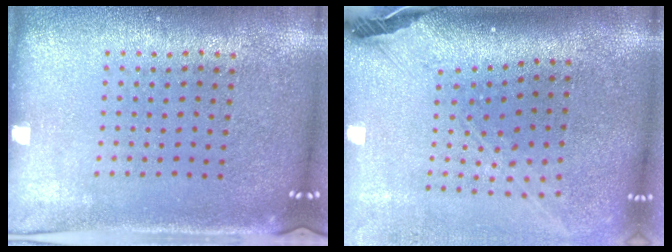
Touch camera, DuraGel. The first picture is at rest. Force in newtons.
{"total": 2.8, "press": 2.0, "slide": 1.9}